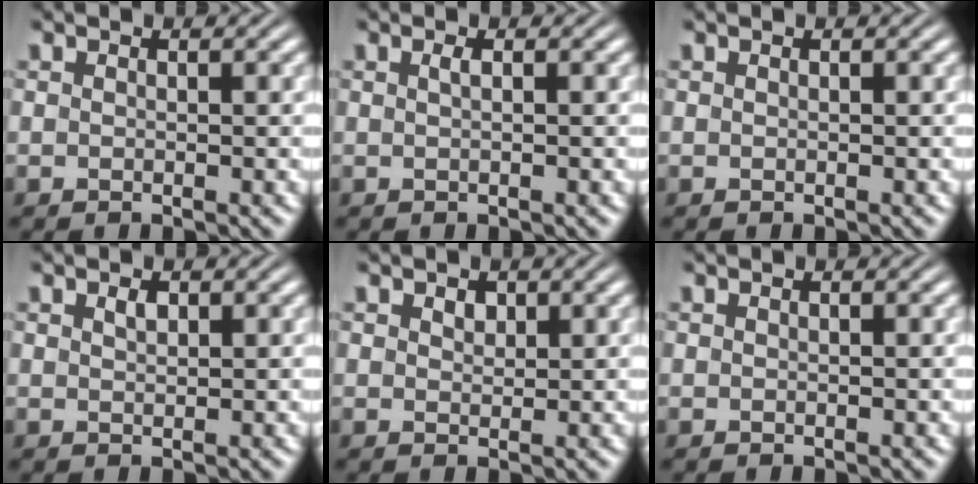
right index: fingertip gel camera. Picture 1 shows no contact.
{"total": 0.5, "force": [0.0, -0.1, 0.5], "torque": [-0.007, -0.001, 0.002]}
{"total": 0.0}
{"total": 0.6, "force": [0.3, 0.0, 0.4], "torque": [-0.007, -0.005, 0.011]}
{"total": 0.8, "force": [0.6, 0.4, 0.3], "torque": [-0.005, -0.008, 0.018]}
{"total": 0.0}